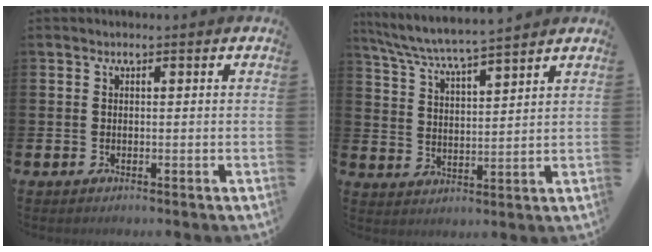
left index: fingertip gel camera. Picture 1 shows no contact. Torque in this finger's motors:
{"motor_torque": [0.64, -0.55, 0.23, 0.21]}